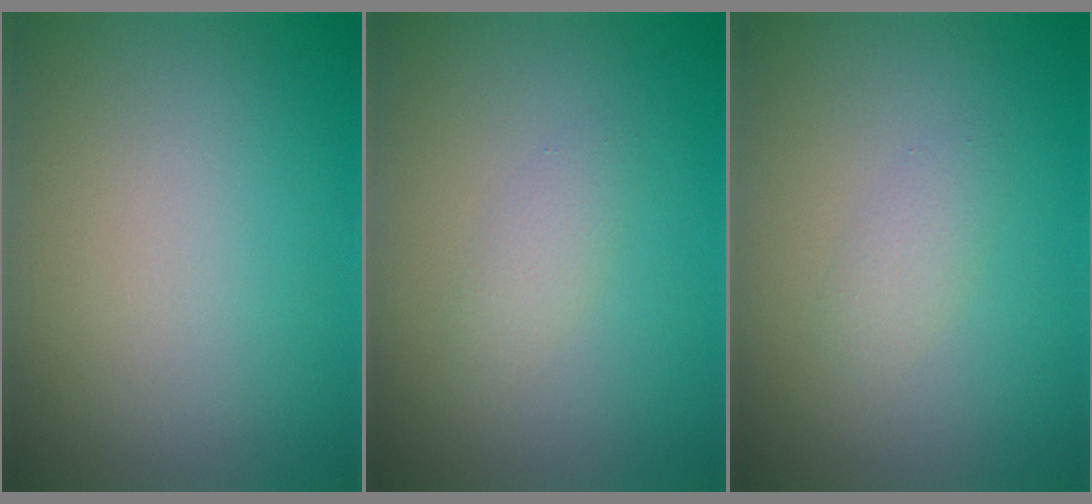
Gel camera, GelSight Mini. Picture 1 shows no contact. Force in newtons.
{"total": 1.3, "press": 1.3, "slide": 0.1}
{"total": 1.3, "press": 1.3, "slide": 0.1}